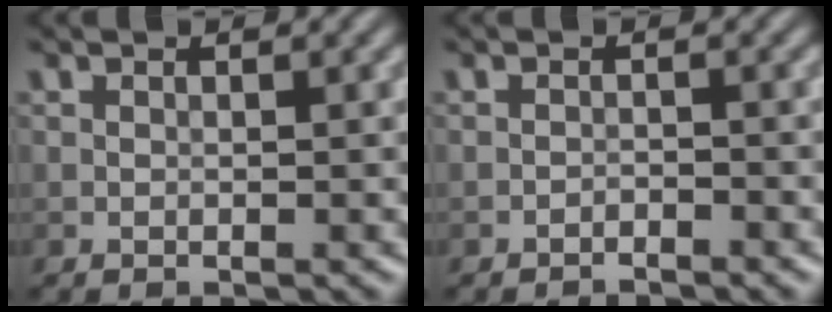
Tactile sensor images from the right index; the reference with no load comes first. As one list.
[{"total": 0.8, "force": [-0.8, 0.1, 0.2], "torque": [-0.001, 0.003, -0.016]}]